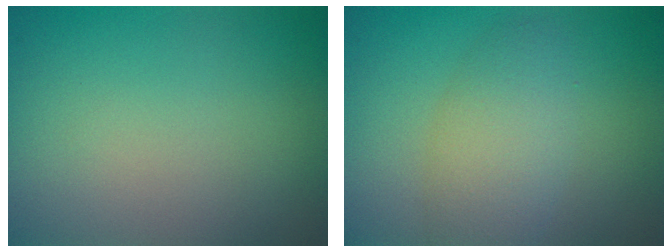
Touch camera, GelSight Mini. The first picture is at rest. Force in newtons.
{"total": 4.0, "press": 4.0, "slide": 0.2}